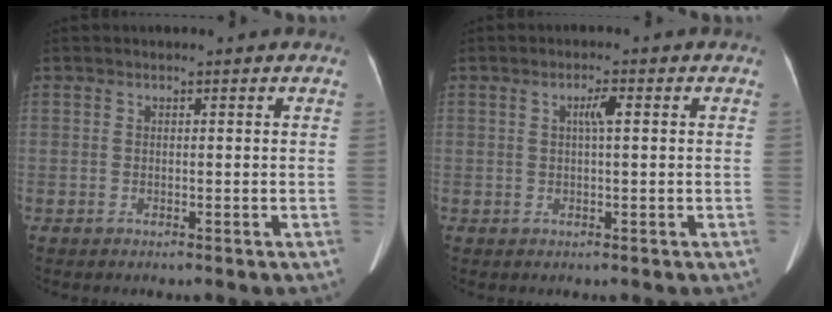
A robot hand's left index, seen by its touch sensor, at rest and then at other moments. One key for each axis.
{"total": 2.0, "fx": 0.4, "fy": 0.3, "fz": 1.9, "tx": -0.036, "ty": 0.006, "tz": 0.007}